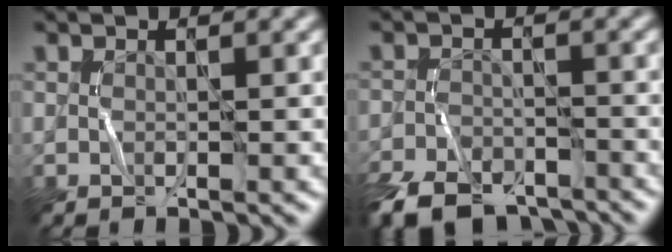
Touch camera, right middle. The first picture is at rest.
{"total": 7.5, "force": [-6.3, 3.1, 2.7], "torque": [-0.052, -0.019, -0.112]}